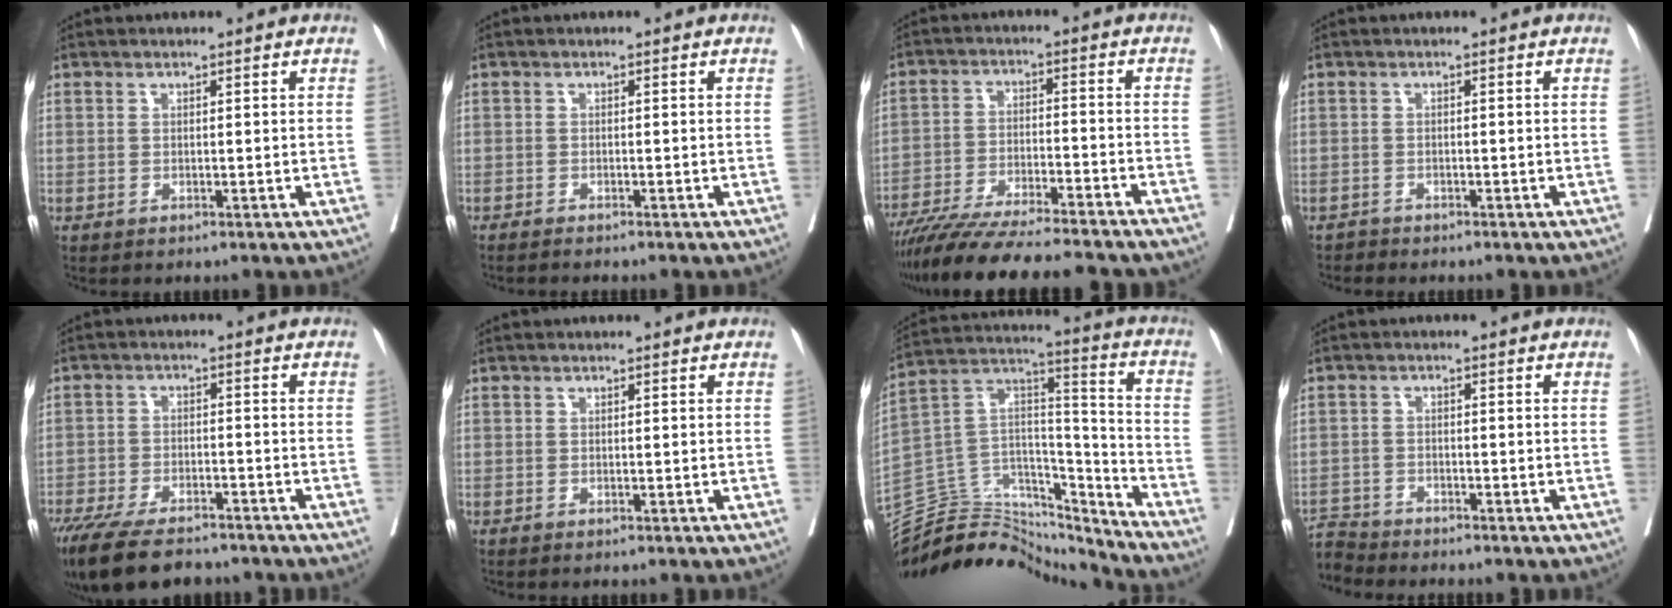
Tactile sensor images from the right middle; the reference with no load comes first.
{"total": 1.8, "force": [-1.6, -0.1, 0.8], "torque": [-0.012, -0.001, -0.021]}
{"total": 19.2, "force": [-17.0, 1.2, 8.9], "torque": [-0.150, -0.030, -0.263]}
{"total": 0.9, "force": [-0.8, 0.1, -0.3], "torque": [0.001, -0.003, -0.018]}
{"total": 14.4, "force": [-11.7, 4.3, 7.2], "torque": [-0.147, -0.021, -0.183]}
{"total": 0.0}
{"total": 19.2, "force": [-18.3, 5.2, 2.8], "torque": [-0.051, 0.073, -0.302]}
{"total": 4.3, "force": [-4.2, -0.1, -0.8], "torque": [0.016, -0.006, -0.081]}